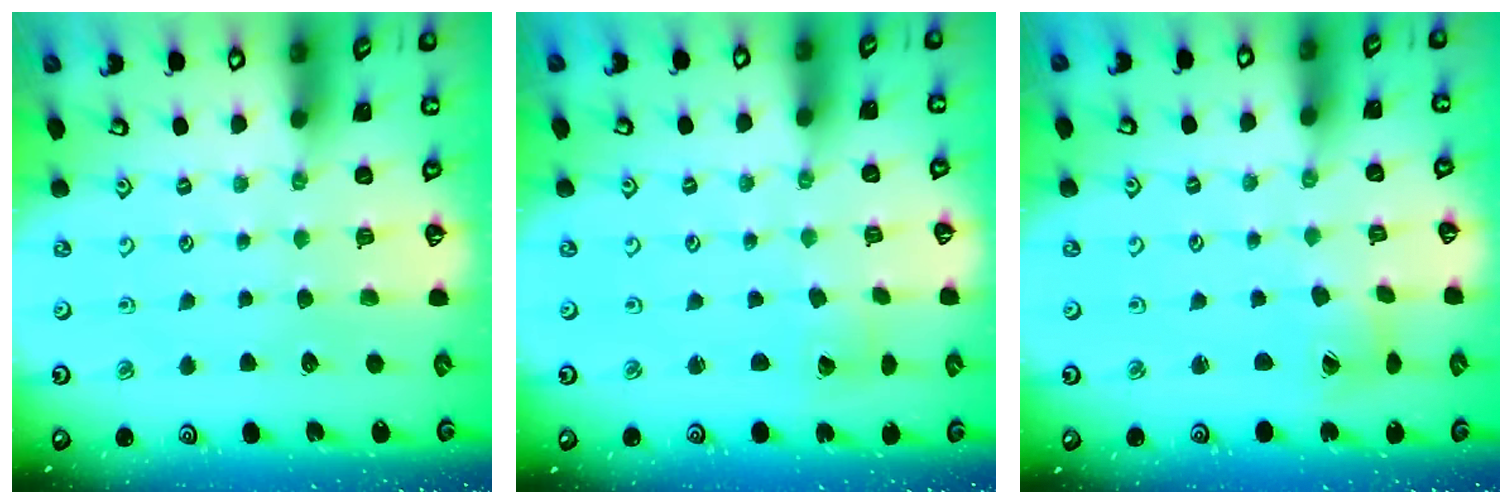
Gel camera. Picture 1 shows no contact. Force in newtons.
{"total": 2.0, "press": 2.0, "slide": 0.1}
{"total": 2.9, "press": 2.9, "slide": 0.4}